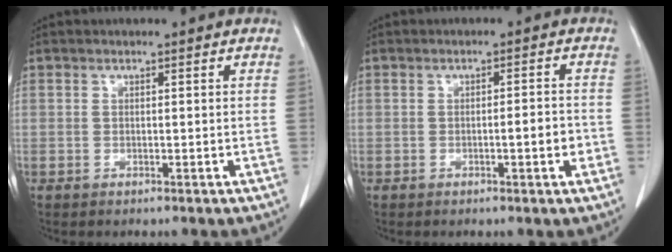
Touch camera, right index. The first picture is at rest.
{"total": 2.9, "force": [-0.8, 0.5, 2.7], "torque": [-0.039, 0.001, -0.011]}